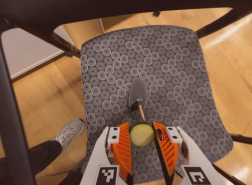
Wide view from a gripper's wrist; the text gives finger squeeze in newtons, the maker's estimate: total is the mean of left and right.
{"total": 9.5, "left": 9.9, "right": 9.2}